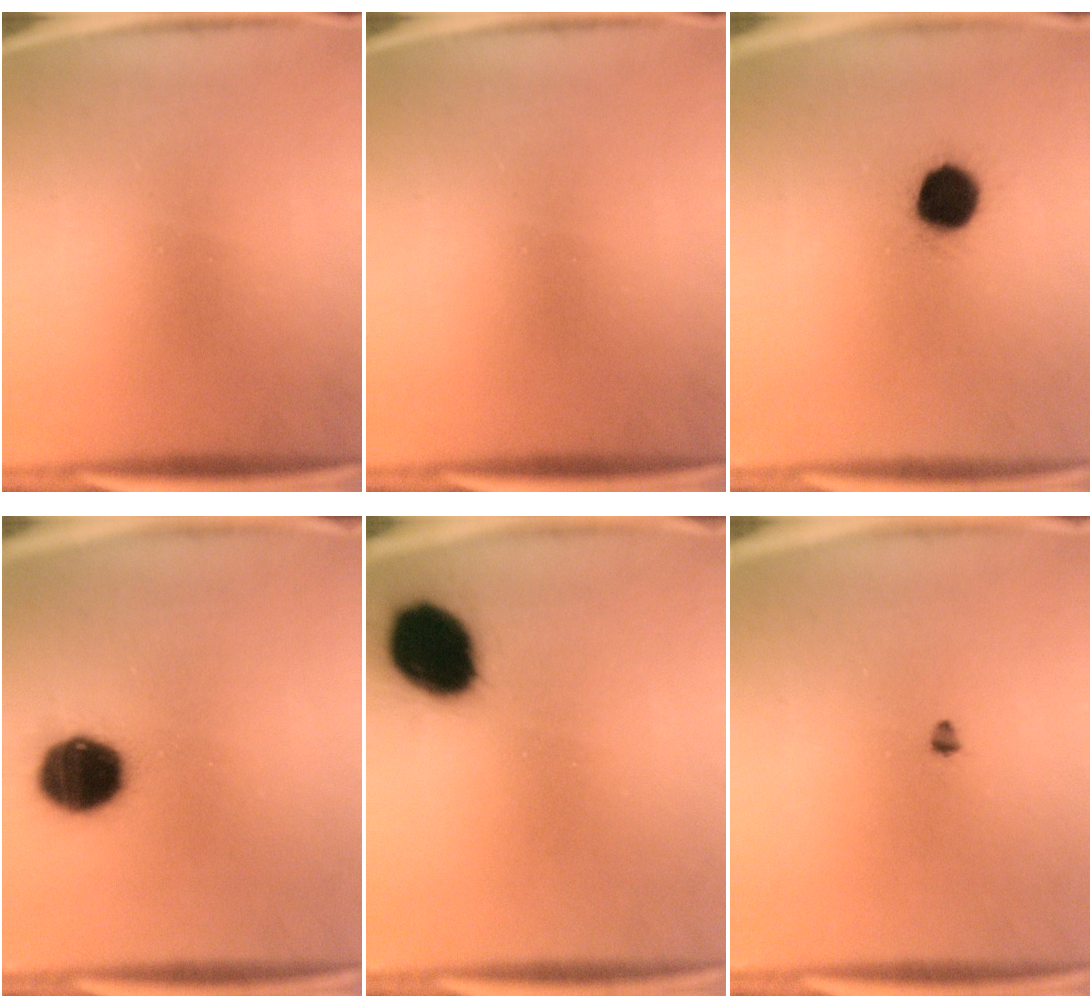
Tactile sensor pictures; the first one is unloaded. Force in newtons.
{"total": 0.0}
{"total": 10.4}
{"total": 15.8}
{"total": 16.1}
{"total": 1.1}